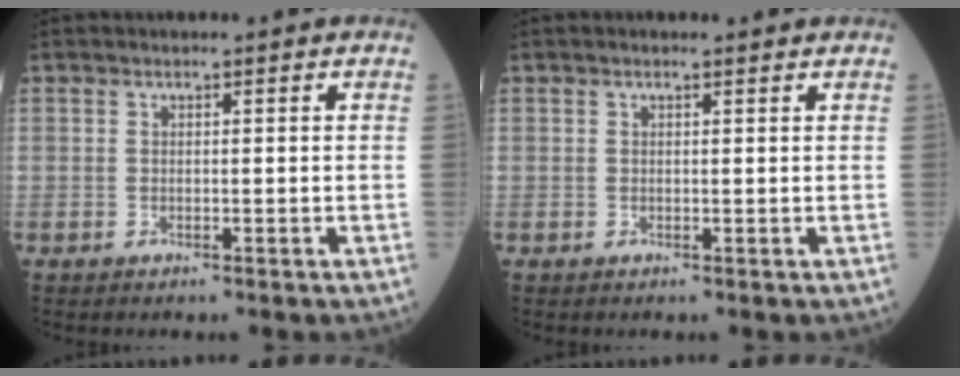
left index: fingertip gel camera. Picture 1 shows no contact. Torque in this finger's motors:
{"motor_torque": [0.15, -0.19, -0.02, 0.00]}